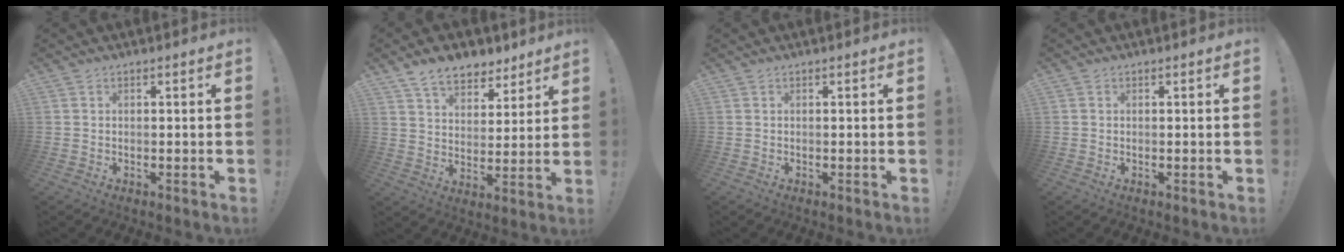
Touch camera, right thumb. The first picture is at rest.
{"total": 10.6, "force": [8.0, 5.9, 3.8], "torque": [-0.059, -0.052, 0.153]}
{"total": 0.0}
{"total": 0.0}